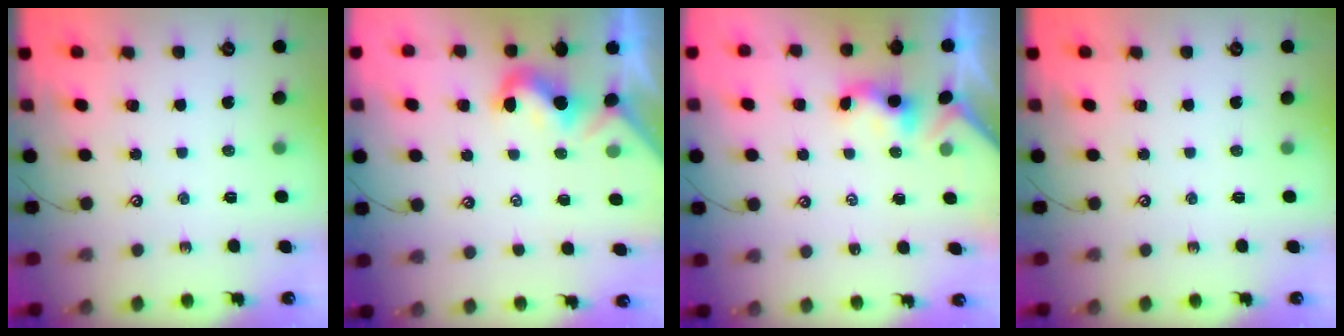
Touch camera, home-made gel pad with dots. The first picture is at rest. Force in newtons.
{"total": 0.0}
{"total": 1.0, "press": 0.9, "slide": 0.4}
{"total": 0.0}